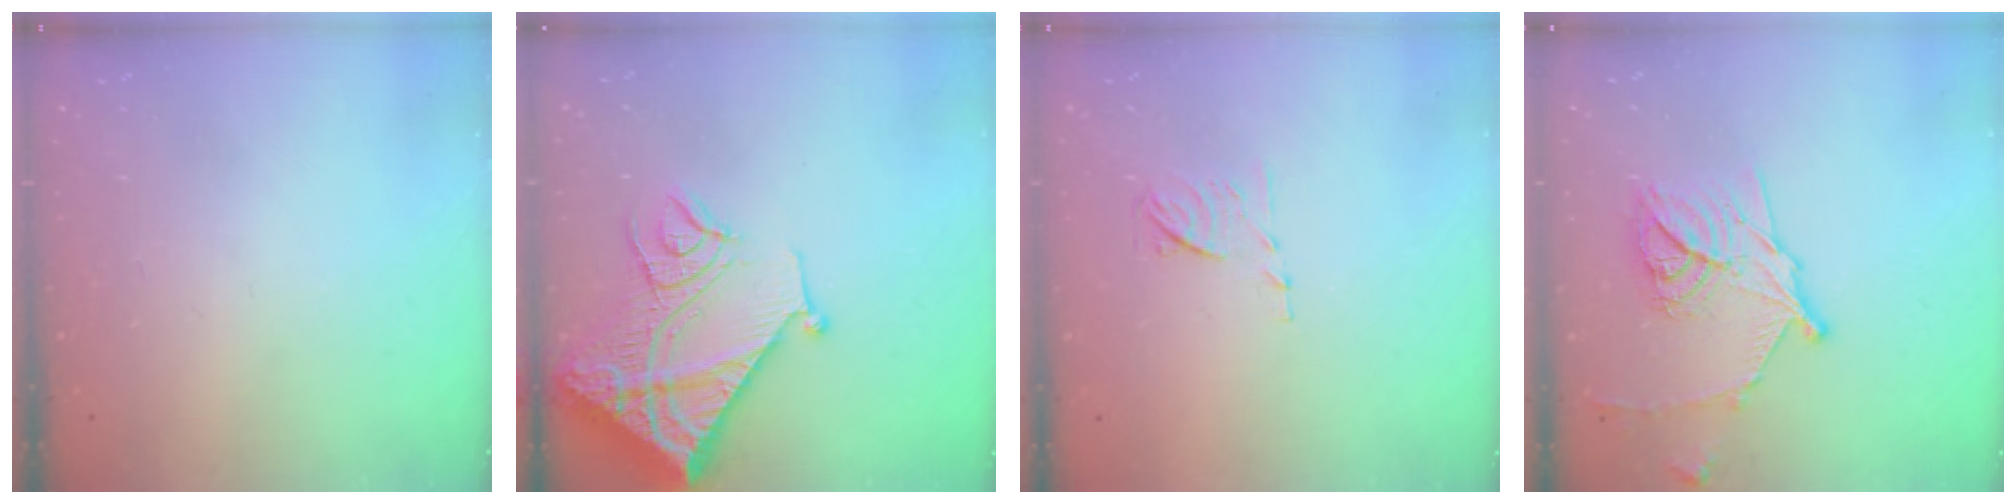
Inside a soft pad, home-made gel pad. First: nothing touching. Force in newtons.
{"total": 19.7, "press": 19.6, "slide": 2.1}
{"total": 6.6, "press": 6.6, "slide": 0.9}
{"total": 14.9, "press": 14.9, "slide": 0.8}